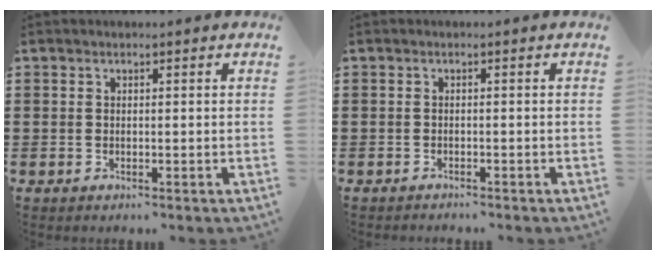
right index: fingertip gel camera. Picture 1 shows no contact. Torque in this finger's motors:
{"motor_torque": [-0.86, 1.28, -0.07, 0.00]}